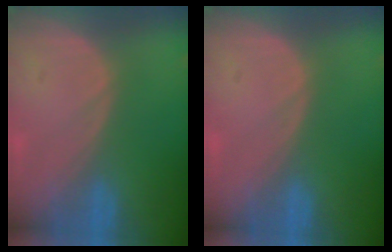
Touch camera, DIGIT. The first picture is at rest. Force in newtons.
{"total": 0.0}